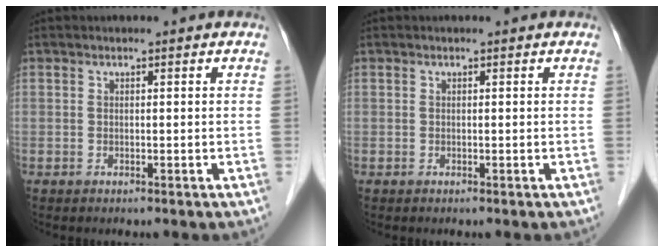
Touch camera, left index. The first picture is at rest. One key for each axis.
{"total": 0.0}